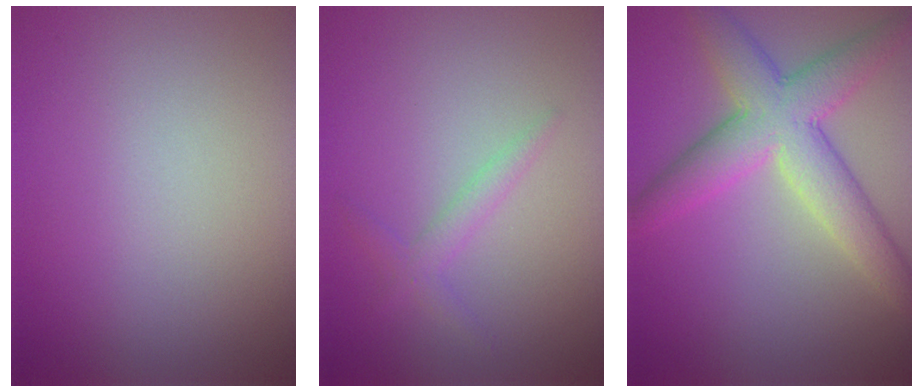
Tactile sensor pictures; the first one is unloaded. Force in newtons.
{"total": 1.5, "press": 1.5, "slide": 0.1}
{"total": 6.8, "press": 6.8, "slide": 0.3}